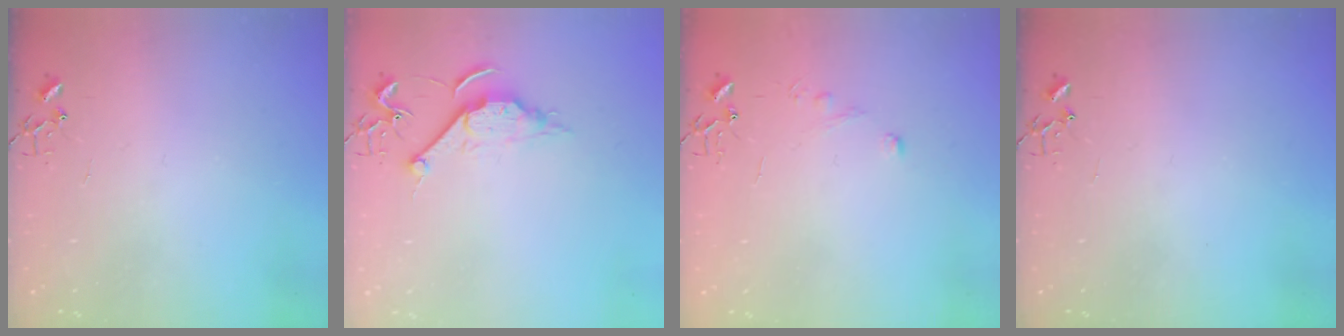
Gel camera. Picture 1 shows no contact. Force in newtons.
{"total": 8.4, "press": 8.4, "slide": 0.6}
{"total": 4.6, "press": 4.6, "slide": 0.4}
{"total": 0.0}